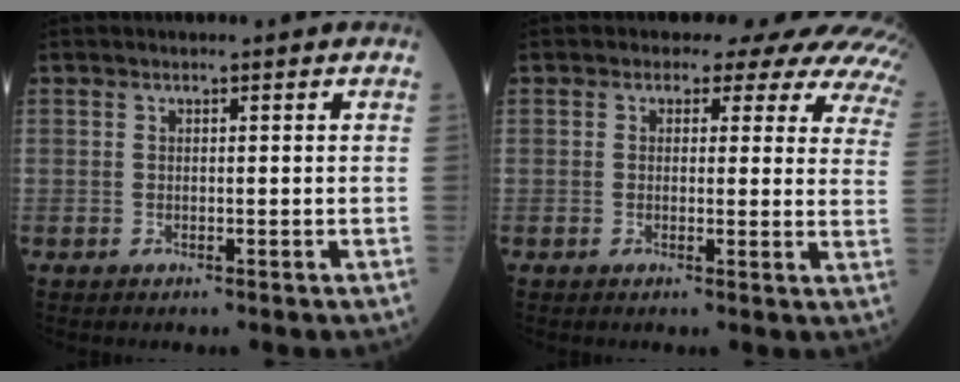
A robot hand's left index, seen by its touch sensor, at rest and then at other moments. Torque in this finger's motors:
{"motor_torque": [0.47, -1.67, 0.26, 0.01]}